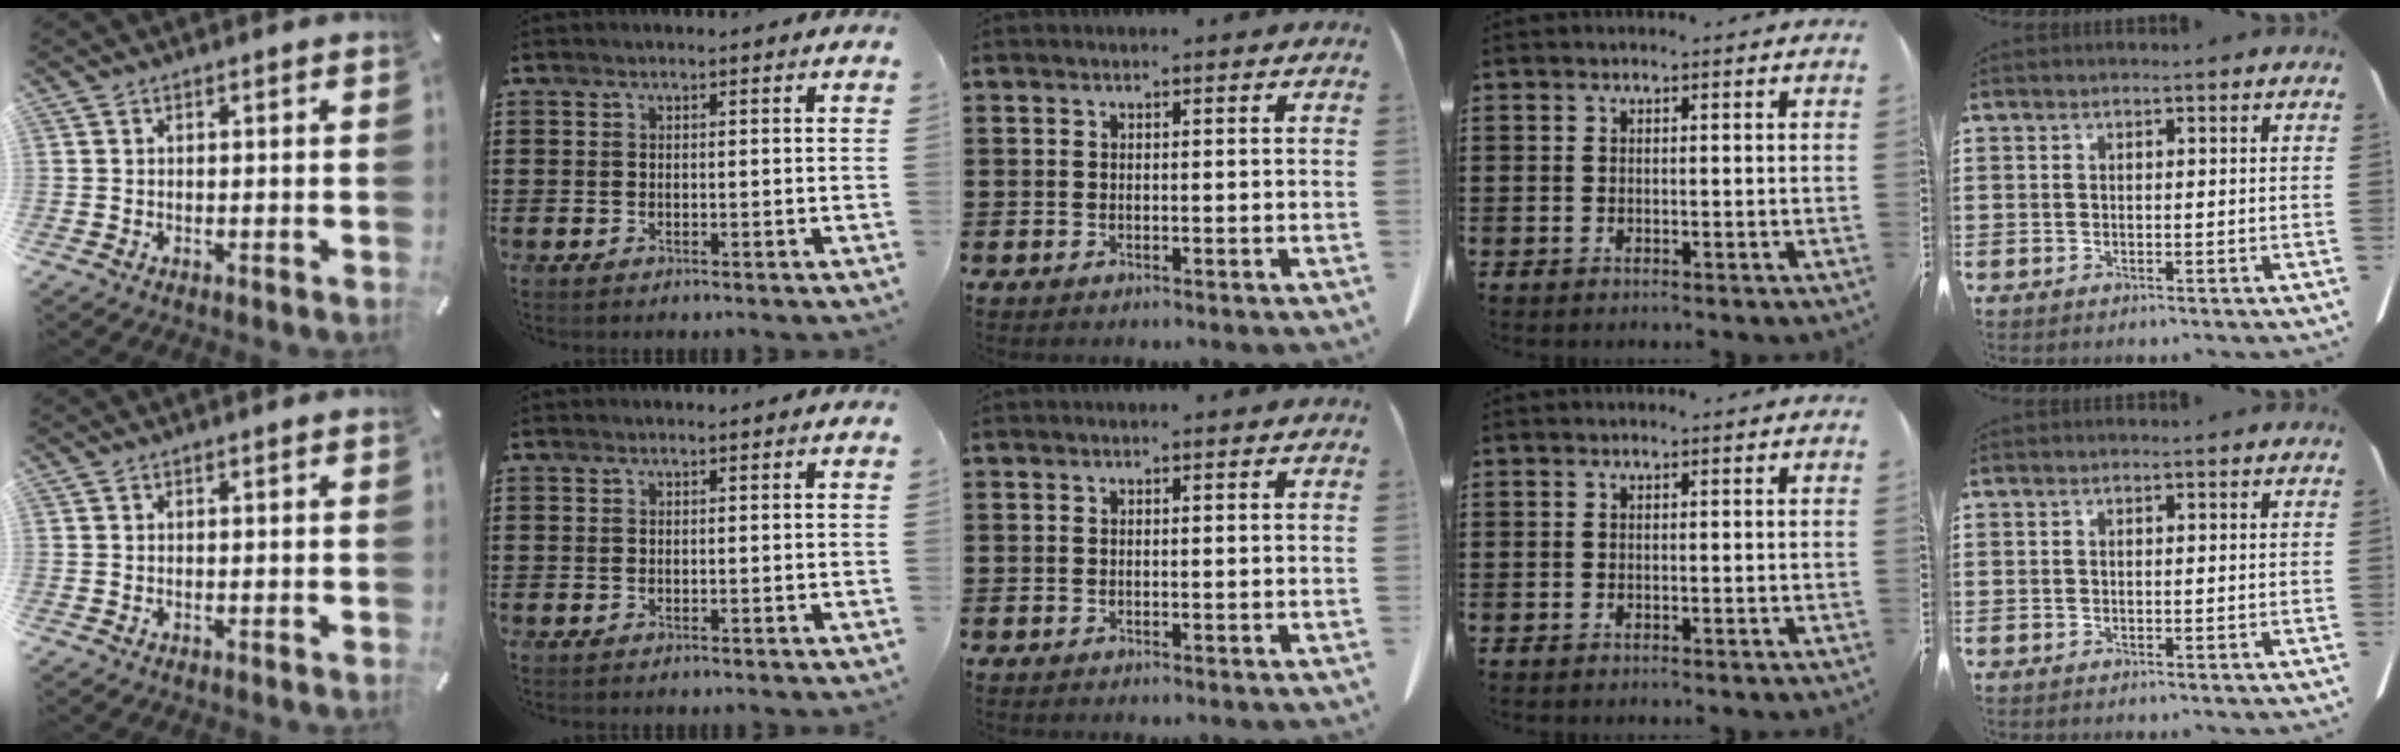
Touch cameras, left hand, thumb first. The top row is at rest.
{}